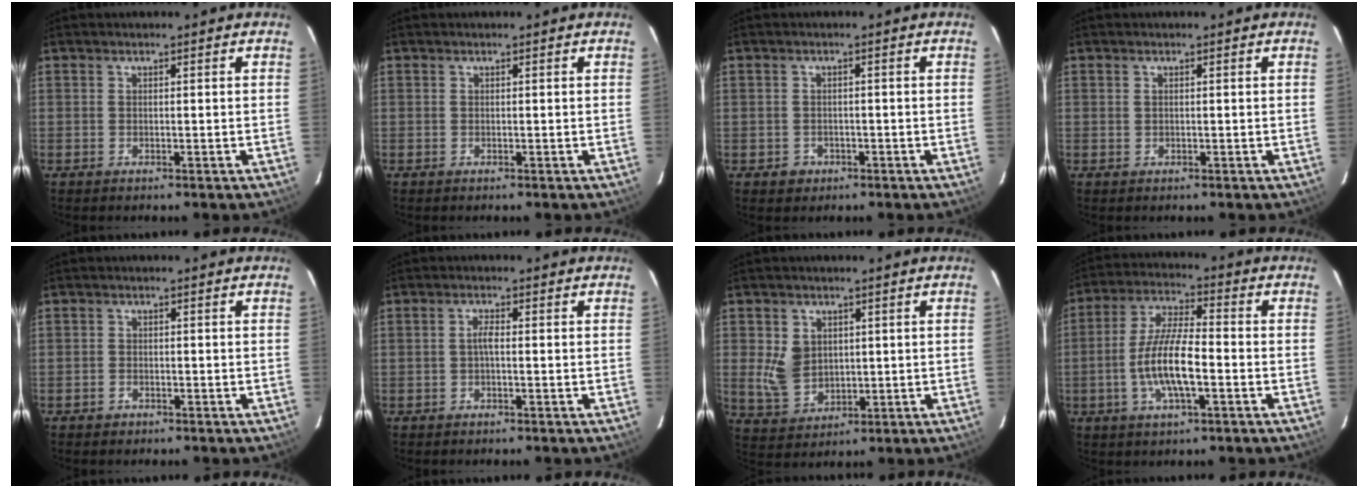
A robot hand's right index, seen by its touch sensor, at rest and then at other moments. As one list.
[{"total": 0.0}, {"total": 2.7, "force": [-1.0, 2.5, 0.3], "torque": [-0.011, 0.004, -0.011]}, {"total": 0.6, "force": [0.2, 0.4, 0.4], "torque": [-0.008, 0.000, 0.005]}, {"total": 1.5, "force": [-1.0, 1.1, 0.2], "torque": [-0.006, 0.005, -0.013]}, {"total": 1.7, "force": [-0.3, 0.4, 1.6], "torque": [-0.032, 0.005, -0.008]}, {"total": 7.5, "force": [1.0, 6.1, 4.3], "torque": [-0.090, -0.002, 0.036]}, {"total": 11.2, "force": [-3.1, 3.0, 10.3], "torque": [-0.208, 0.000, -0.060]}]